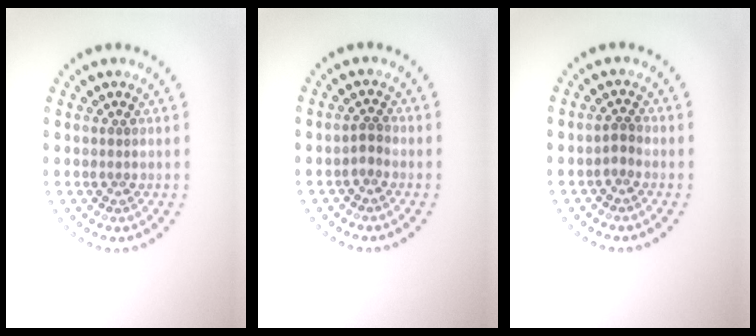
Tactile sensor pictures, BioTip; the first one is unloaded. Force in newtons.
{"total": 1.0, "press": 0.9, "slide": 0.4}
{"total": 0.9, "press": 0.8, "slide": 0.4}